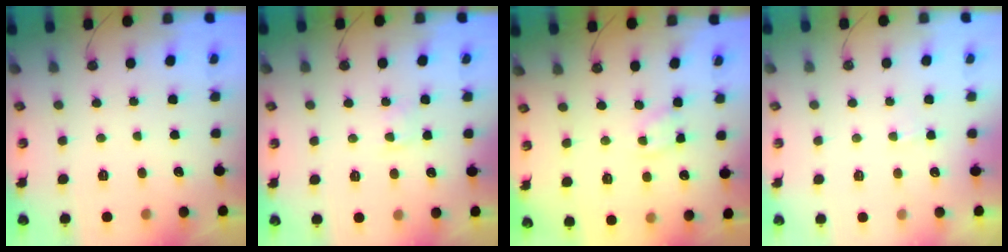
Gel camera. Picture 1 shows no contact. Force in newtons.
{"total": 3.9, "press": 3.8, "slide": 0.5}
{"total": 3.9, "press": 3.8, "slide": 0.5}
{"total": 1.4, "press": 1.3, "slide": 0.2}